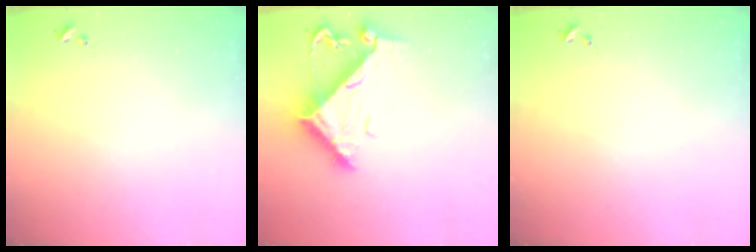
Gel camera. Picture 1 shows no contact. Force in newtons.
{"total": 9.1, "press": 9.1, "slide": 1.1}
{"total": 0.0}